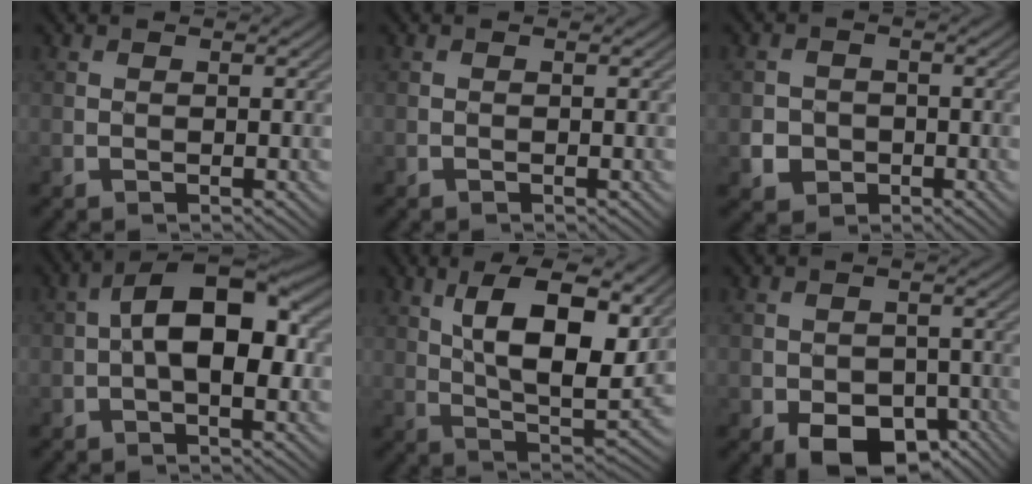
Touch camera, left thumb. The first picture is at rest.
{"total": 0.0}
{"total": 3.4, "force": [-1.2, 3.0, 1.0], "torque": [-0.015, -0.008, -0.027]}
{"total": 9.8, "force": [0.2, 5.1, 8.4], "torque": [-0.137, 0.014, -0.008]}
{"total": 12.7, "force": [4.7, 5.2, 10.6], "torque": [-0.183, -0.010, 0.085]}
{"total": 7.5, "force": [-4.0, 4.6, 4.3], "torque": [-0.064, -0.019, -0.056]}